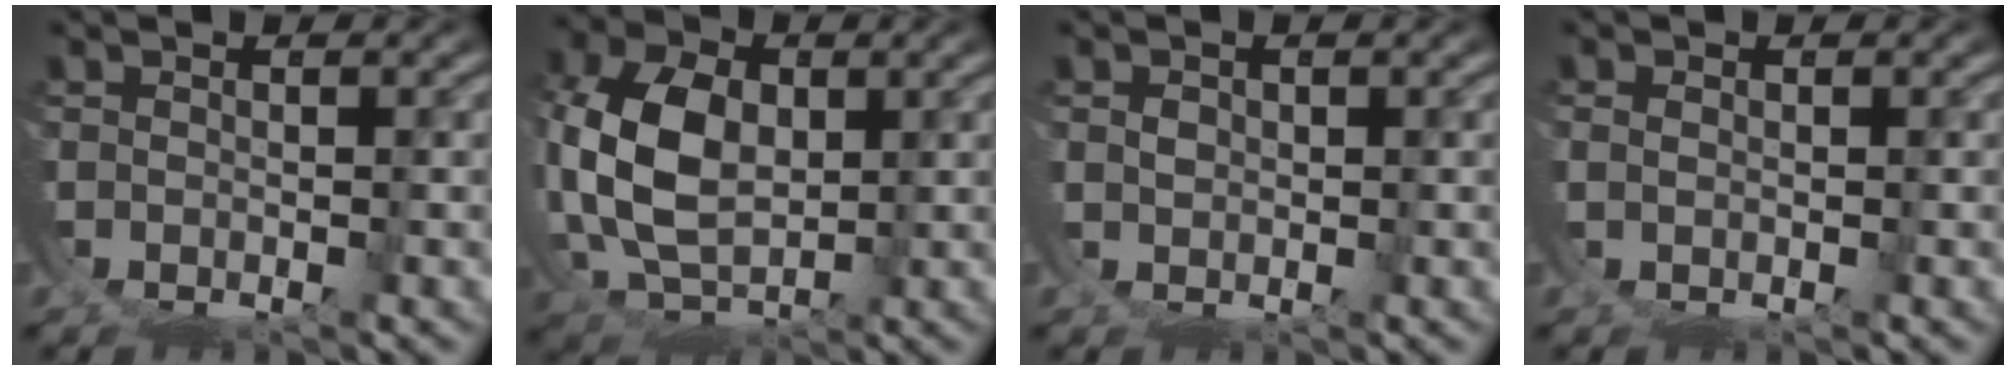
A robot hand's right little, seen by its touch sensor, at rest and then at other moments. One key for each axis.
{"total": 9.0, "fx": 0.1, "fy": 6.2, "fz": 6.5, "tx": -0.153, "ty": -0.030, "tz": 0.019}
{"total": 1.1, "fx": 0.7, "fy": 0.5, "fz": 0.6, "tx": -0.025, "ty": -0.004, "tz": 0.020}
{"total": 0.6, "fx": 0.4, "fy": 0.2, "fz": 0.4, "tx": -0.012, "ty": -0.001, "tz": 0.010}